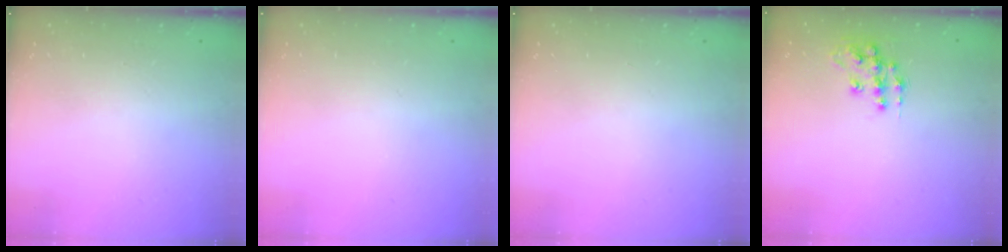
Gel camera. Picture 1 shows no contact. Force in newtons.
{"total": 0.0}
{"total": 0.0}
{"total": 11.5, "press": 11.5, "slide": 0.7}